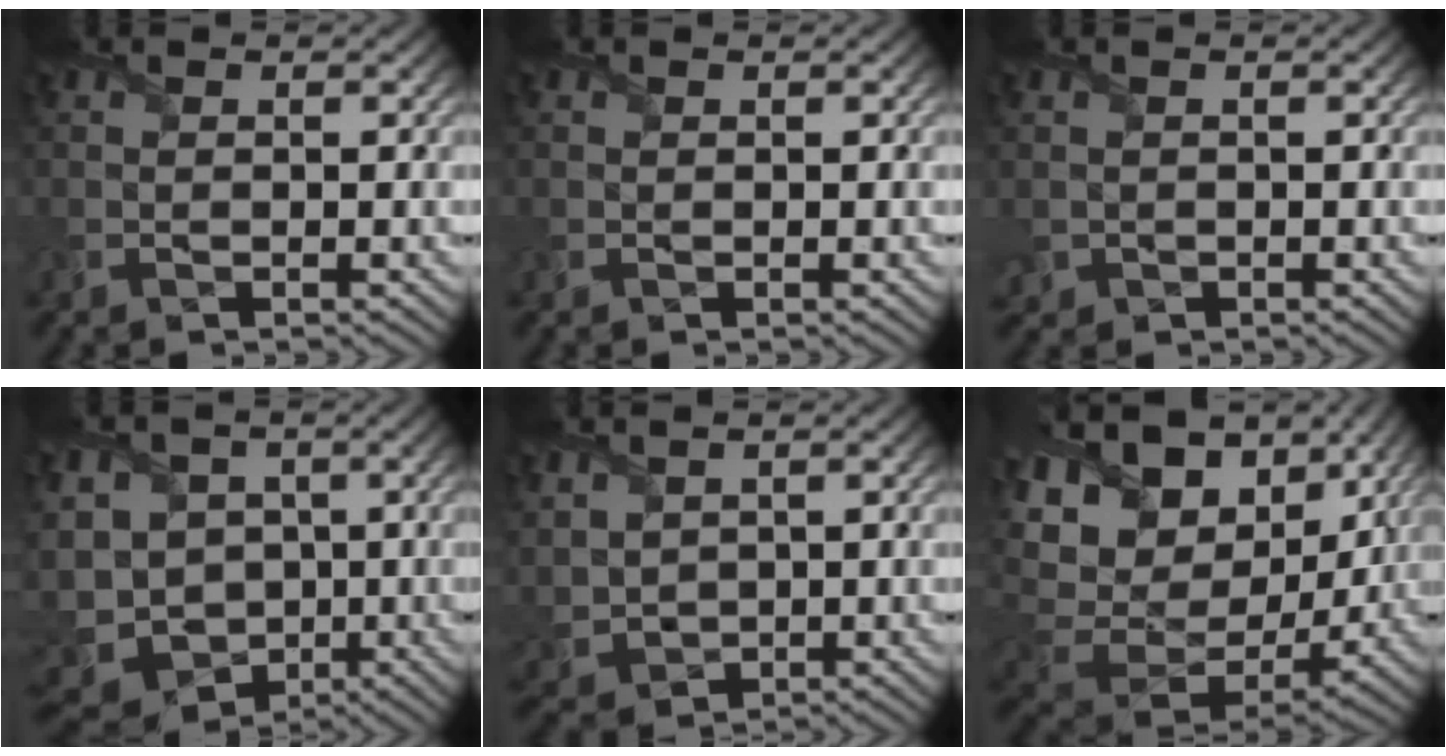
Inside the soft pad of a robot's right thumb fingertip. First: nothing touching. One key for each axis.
{"total": 0.0}
{"total": 1.1, "fx": 0.0, "fy": 1.1, "fz": 0.2, "tx": -0.013, "ty": -0.005, "tz": 0.001}
{"total": 14.8, "fx": -2.5, "fy": 12.0, "fz": 8.2, "tx": -0.209, "ty": -0.009, "tz": -0.062}
{"total": 4.7, "fx": 1.6, "fy": 3.7, "fz": 2.4, "tx": -0.104, "ty": -0.005, "tz": 0.037}
{"total": 19.2, "fx": 5.9, "fy": 12.9, "fz": 12.9, "tx": -0.280, "ty": 0.020, "tz": 0.137}